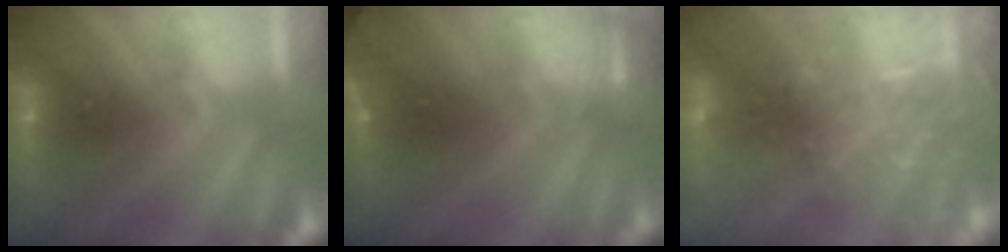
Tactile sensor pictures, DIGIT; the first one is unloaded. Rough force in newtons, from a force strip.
{"total": 2.6}
{"total": 6.4}